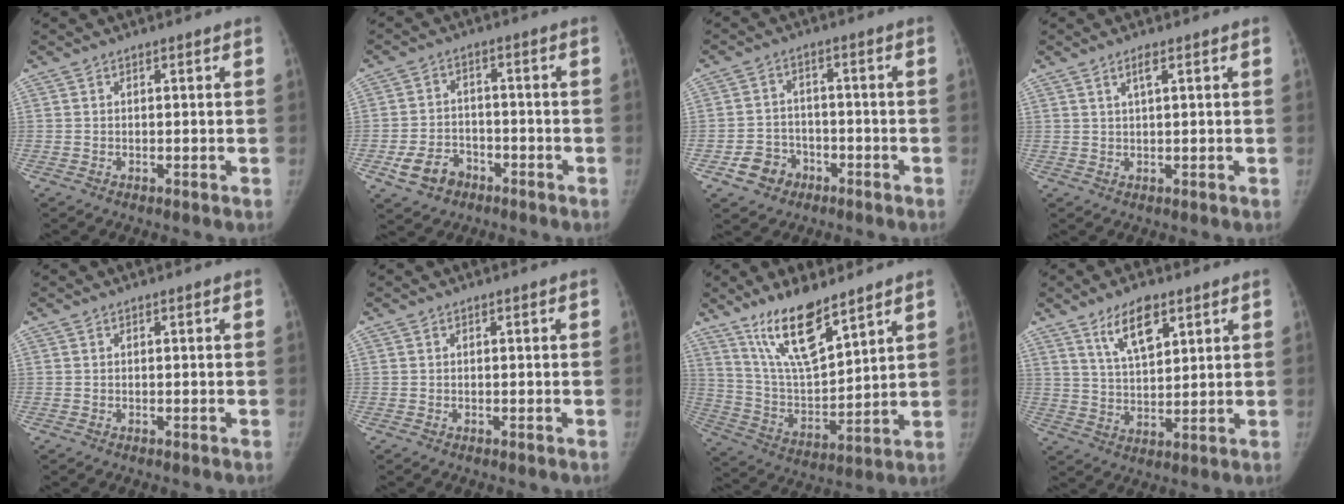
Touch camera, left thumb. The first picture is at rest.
{"total": 7.0, "force": [-3.7, 5.2, 2.9], "torque": [-0.041, 0.024, -0.059]}
{"total": 6.2, "force": [-3.2, 5.1, 1.6], "torque": [-0.007, 0.023, -0.049]}
{"total": 2.1, "force": [1.1, 0.3, 1.8], "torque": [-0.039, -0.001, 0.023]}
{"total": 0.0}
{"total": 0.0}
{"total": 15.5, "force": [10.8, 4.6, 10.1], "torque": [-0.161, -0.064, 0.215]}
{"total": 9.0, "force": [5.3, 3.8, 6.2], "torque": [-0.094, -0.031, 0.101]}